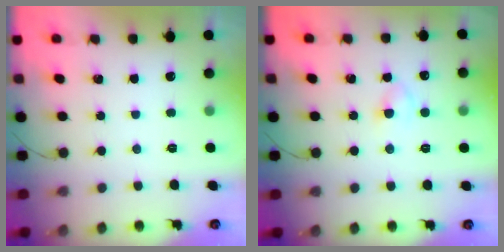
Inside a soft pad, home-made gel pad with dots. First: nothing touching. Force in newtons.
{"total": 2.4, "press": 2.1, "slide": 1.0}